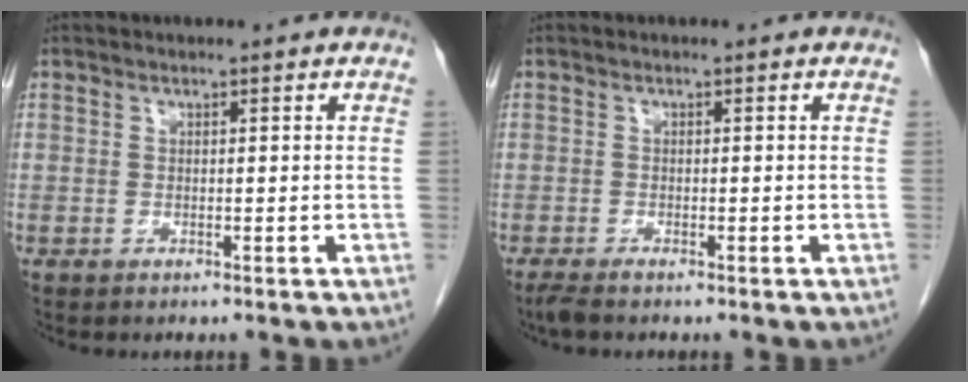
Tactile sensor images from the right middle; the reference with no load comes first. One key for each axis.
{"total": 1.8, "fx": -1.5, "fy": 0.1, "fz": 1.0, "tx": -0.023, "ty": -0.006, "tz": -0.029}